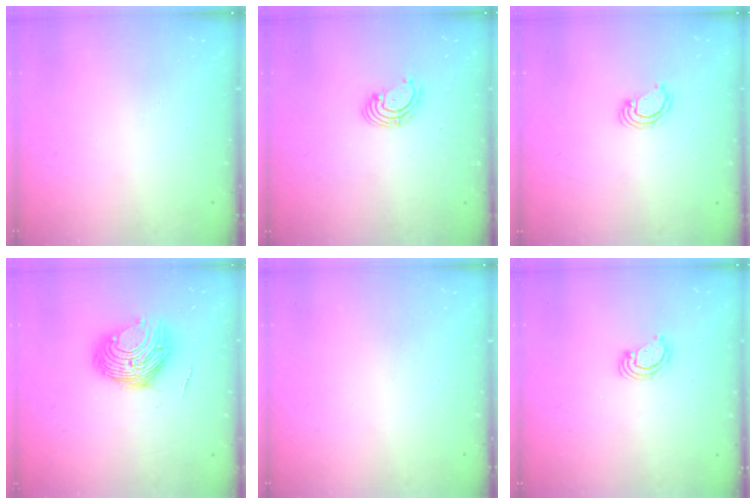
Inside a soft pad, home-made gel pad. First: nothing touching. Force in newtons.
{"total": 2.9, "press": 2.9, "slide": 0.3}
{"total": 3.5, "press": 3.5, "slide": 0.3}
{"total": 10.7, "press": 10.7, "slide": 0.8}
{"total": 0.0}
{"total": 2.4, "press": 2.4, "slide": 0.2}